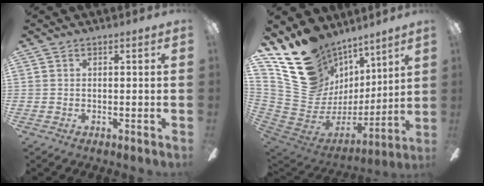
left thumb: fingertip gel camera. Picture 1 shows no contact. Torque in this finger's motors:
{"motor_torque": [3.05, 1.77, 1.00, -1.77, 0.53]}